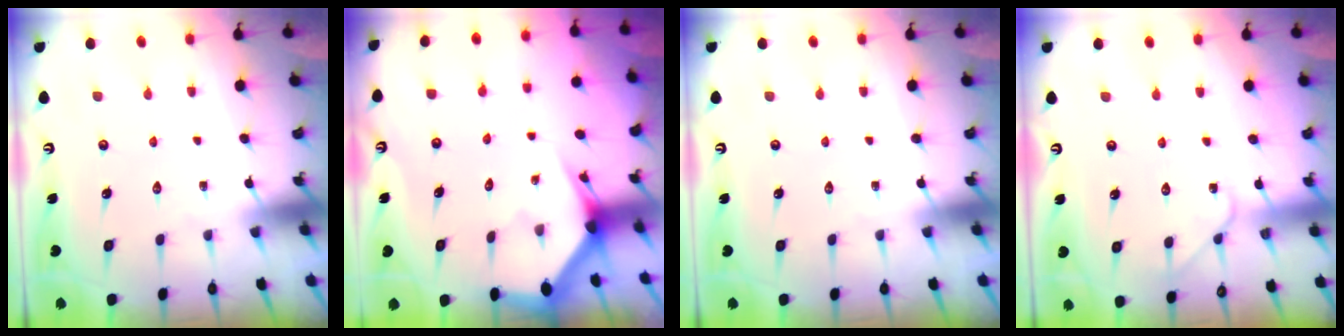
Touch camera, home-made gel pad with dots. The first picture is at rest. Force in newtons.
{"total": 2.9, "press": 2.9, "slide": 0.0}
{"total": 0.0}
{"total": 5.7, "press": 5.7, "slide": 0.8}